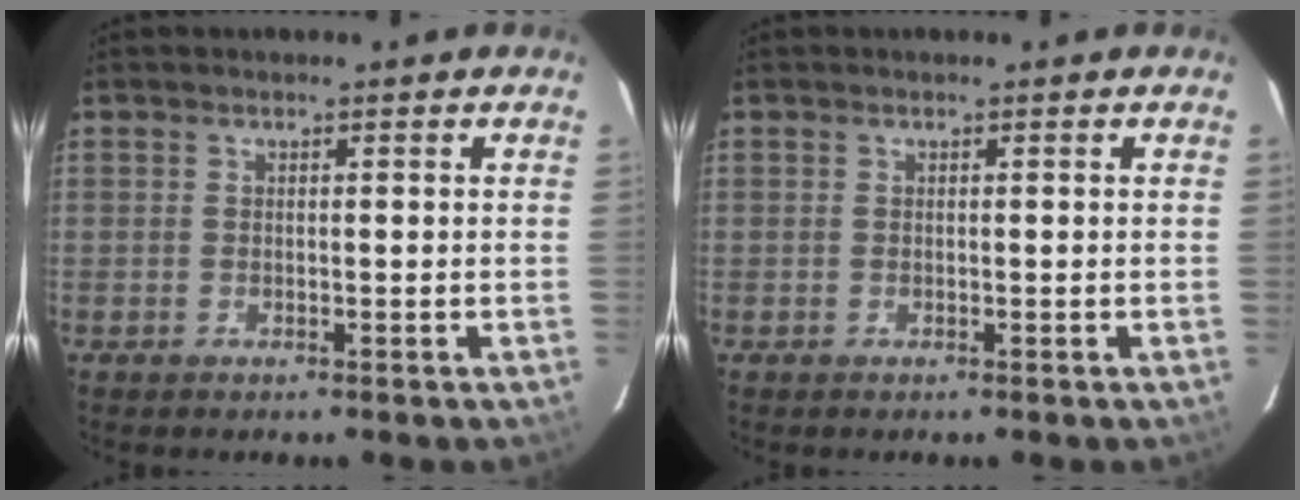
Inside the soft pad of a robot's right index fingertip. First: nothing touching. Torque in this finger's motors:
{"motor_torque": [0.00, 0.00, 0.00, 0.00]}